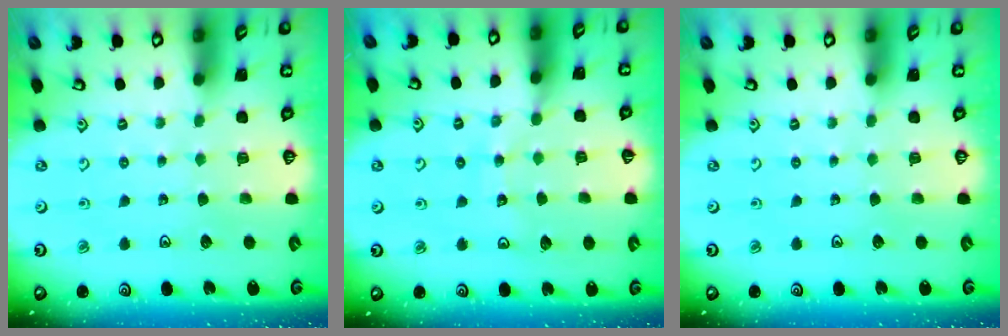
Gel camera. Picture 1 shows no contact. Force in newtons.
{"total": 9.9, "press": 9.8, "slide": 1.2}
{"total": 0.0}